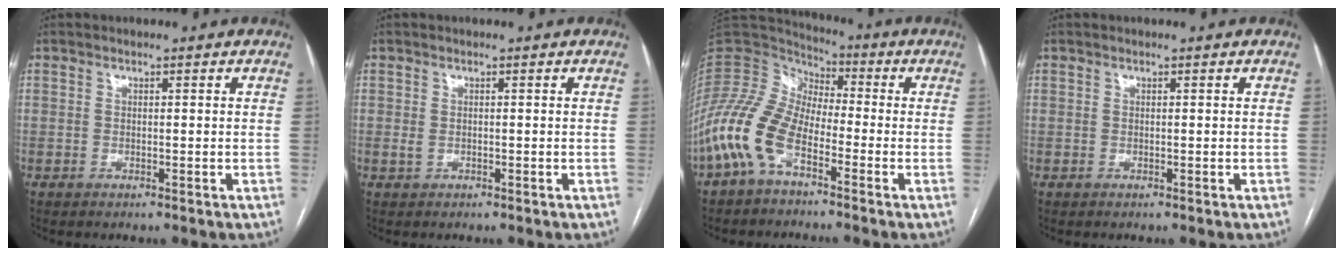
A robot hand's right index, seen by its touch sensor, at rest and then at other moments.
{"total": 0.6, "force": [-0.2, 0.4, 0.5], "torque": [-0.012, 0.000, -0.003]}
{"total": 10.7, "force": [-5.1, 5.4, 7.7], "torque": [-0.190, 0.019, -0.109]}
{"total": 0.0}